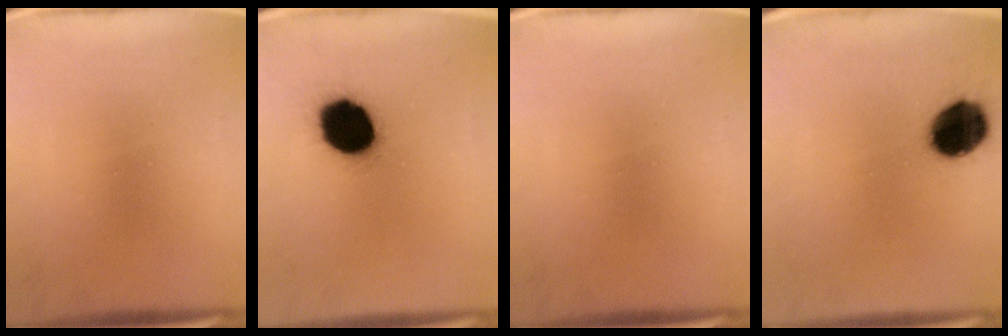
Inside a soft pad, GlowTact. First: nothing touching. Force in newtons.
{"total": 18.1}
{"total": 0.0}
{"total": 13.2}